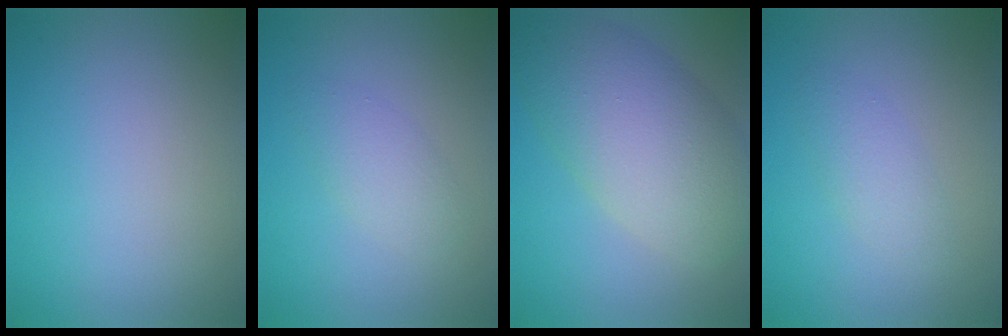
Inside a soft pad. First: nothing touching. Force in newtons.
{"total": 2.1, "press": 2.1, "slide": 0.0}
{"total": 9.2, "press": 9.2, "slide": 0.5}
{"total": 3.2, "press": 3.2, "slide": 0.2}